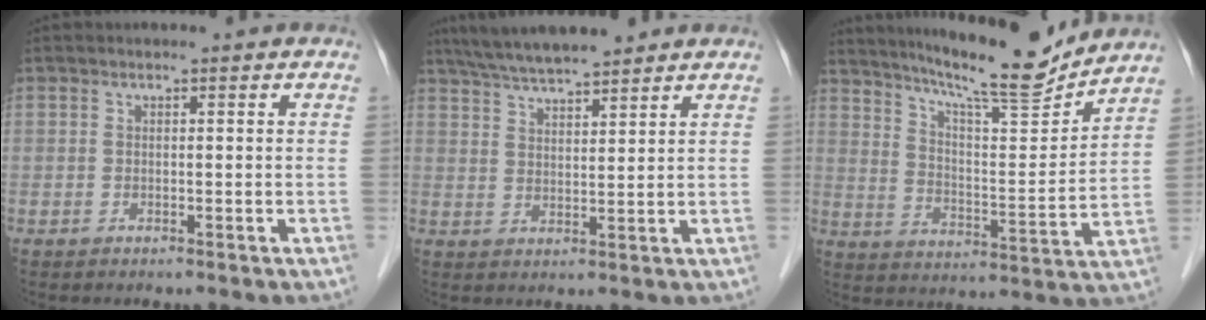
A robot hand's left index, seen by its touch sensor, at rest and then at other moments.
{"total": 9.3, "force": [8.2, 0.8, 4.4], "torque": [-0.073, 0.026, 0.136]}
{"total": 15.8, "force": [14.3, 0.5, 6.7], "torque": [-0.115, -0.009, 0.222]}